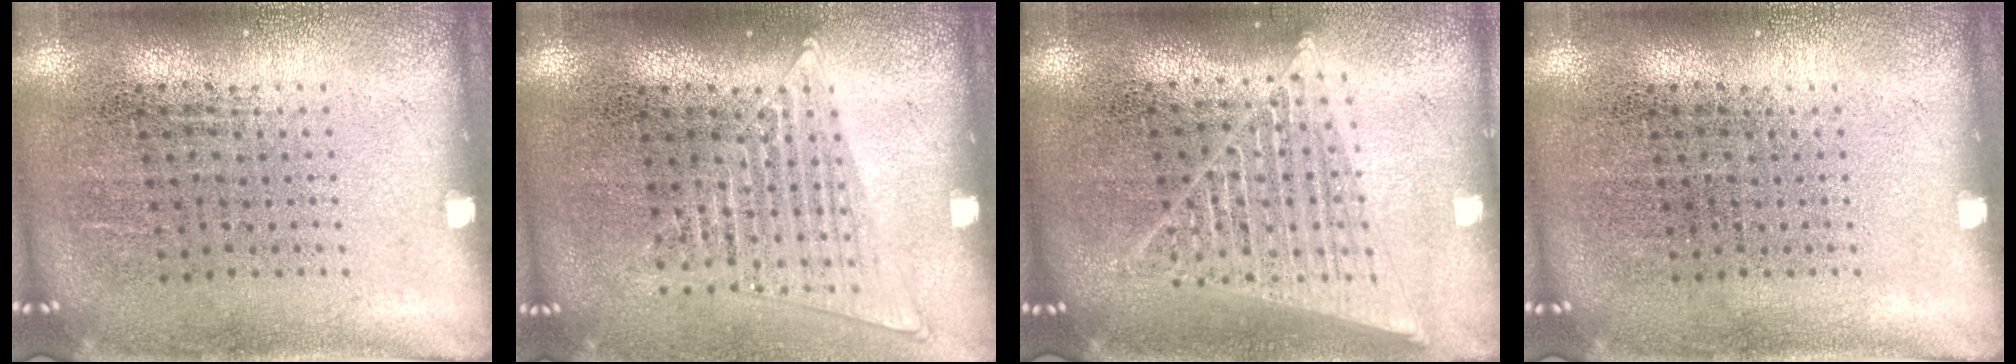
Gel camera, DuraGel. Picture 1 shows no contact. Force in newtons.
{"total": 1.5, "press": 1.3, "slide": 0.6}
{"total": 1.9, "press": 1.7, "slide": 0.8}
{"total": 0.0}